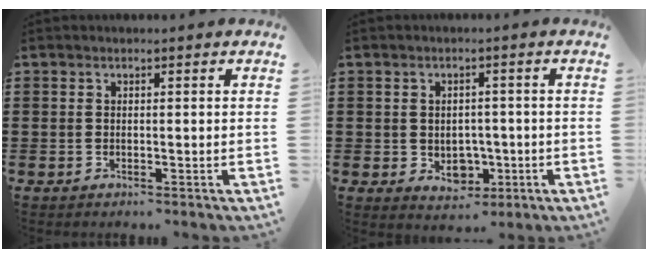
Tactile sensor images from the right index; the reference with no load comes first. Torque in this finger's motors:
{"motor_torque": [0.00, 0.09, 0.39, 0.03]}